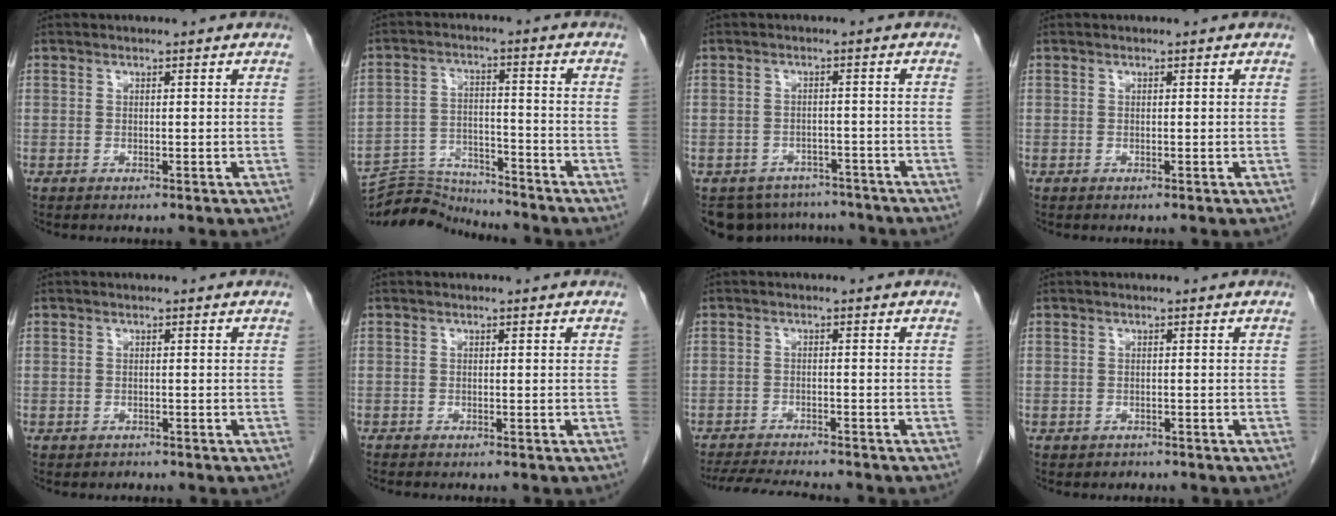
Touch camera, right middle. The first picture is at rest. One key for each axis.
{"total": 10.6, "fx": -10.5, "fy": 0.7, "fz": 0.8, "tx": -0.012, "ty": 0.009, "tz": -0.185}
{"total": 8.7, "fx": -7.6, "fy": 4.1, "fz": 0.7, "tx": -0.006, "ty": 0.010, "tz": -0.095}
{"total": 0.0}
{"total": 0.8, "fx": -0.6, "fy": 0.4, "fz": -0.1, "tx": -0.005, "ty": 0.000, "tz": -0.013}
{"total": 1.0, "fx": -0.9, "fy": 0.1, "fz": 0.4, "tx": -0.009, "ty": -0.004, "tz": -0.013}
{"total": 8.7, "fx": -8.1, "fy": 0.6, "fz": 3.3, "tx": -0.052, "ty": -0.012, "tz": -0.126}
{"total": 0.9, "fx": -0.7, "fy": 0.5, "fz": -0.1, "tx": -0.006, "ty": 0.001, "tz": -0.014}